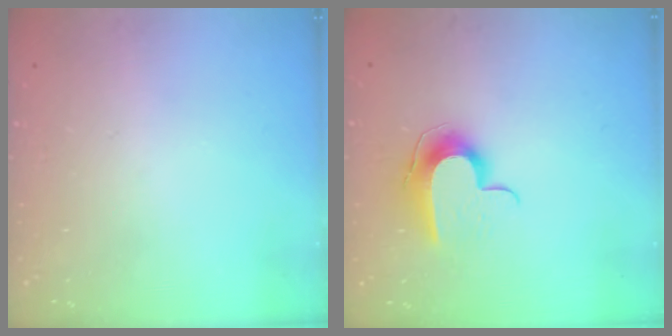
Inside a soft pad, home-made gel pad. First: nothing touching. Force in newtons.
{"total": 9.9, "press": 9.9, "slide": 0.1}